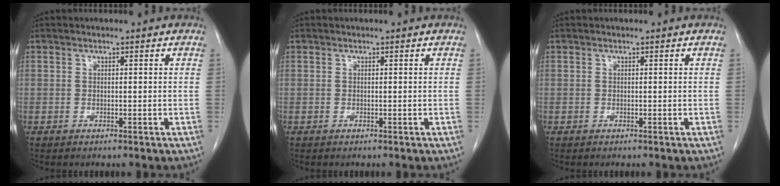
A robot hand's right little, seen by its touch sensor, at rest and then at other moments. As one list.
[{"total": 0.0}, {"total": 0.0}]